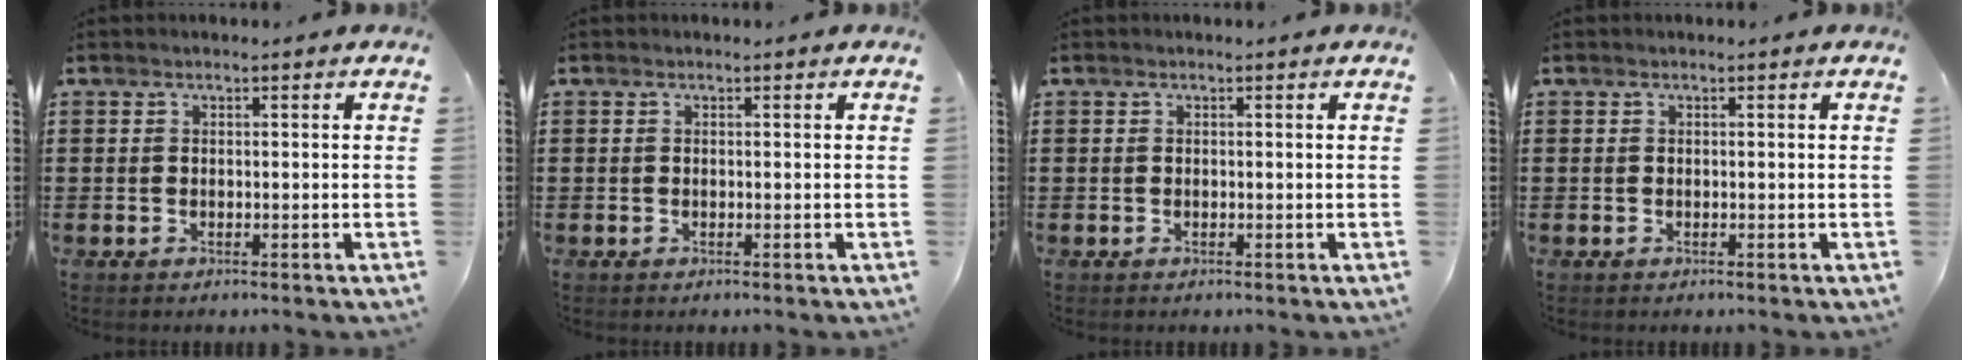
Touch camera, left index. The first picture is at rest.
{"total": 0.0}
{"total": 0.0}
{"total": 0.0}